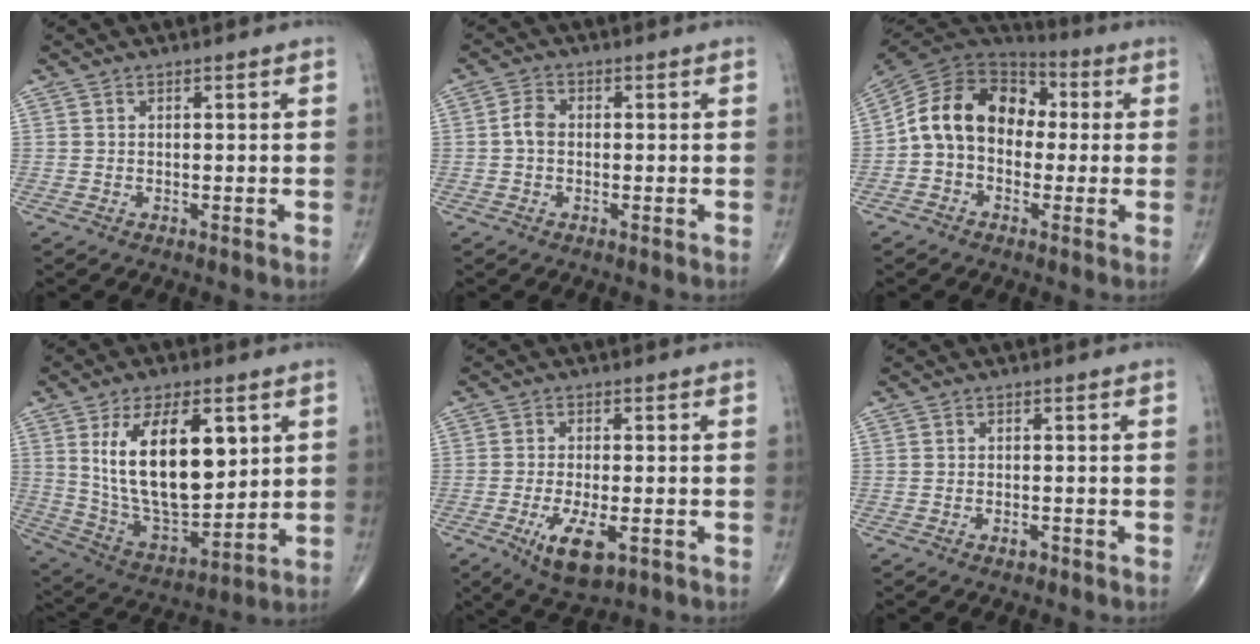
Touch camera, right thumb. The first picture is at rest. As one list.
[{"total": 2.9, "force": [-0.3, 2.0, 2.0], "torque": [-0.034, 0.009, -0.012]}, {"total": 15.2, "force": [0.1, 11.3, 10.2], "torque": [-0.154, 0.045, -0.011]}, {"total": 20.4, "force": [5.5, 10.0, 17.0], "torque": [-0.275, -0.029, 0.112]}, {"total": 8.3, "force": [-3.2, 3.2, 6.9], "torque": [-0.123, -0.009, -0.048]}, {"total": 1.3, "force": [-0.9, 0.5, 0.8], "torque": [-0.013, 0.002, -0.015]}]